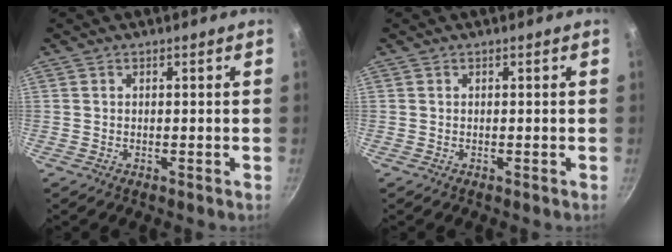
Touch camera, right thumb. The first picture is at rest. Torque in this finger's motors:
{"motor_torque": [-0.05, -0.05, 0.17, -0.10, 0.00]}